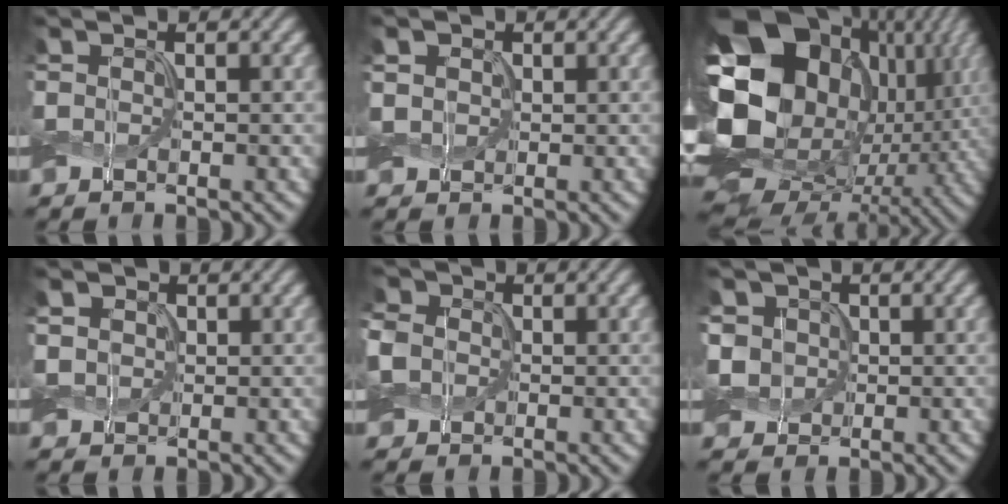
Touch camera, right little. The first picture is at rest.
{"total": 2.2, "force": [0.7, 1.8, 1.0], "torque": [-0.036, 0.003, 0.012]}
{"total": 22.0, "force": [1.8, 17.1, 13.7], "torque": [-0.288, -0.021, 0.013]}
{"total": 2.6, "force": [0.8, 2.2, 1.2], "torque": [-0.045, 0.005, 0.016]}
{"total": 4.5, "force": [0.4, 3.9, 2.3], "torque": [-0.077, 0.018, -0.005]}
{"total": 3.5, "force": [0.4, 3.1, 1.4], "torque": [-0.050, 0.009, -0.002]}